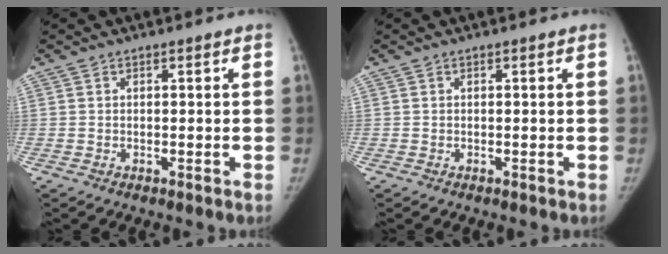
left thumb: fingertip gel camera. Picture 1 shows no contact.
{"total": 0.0}